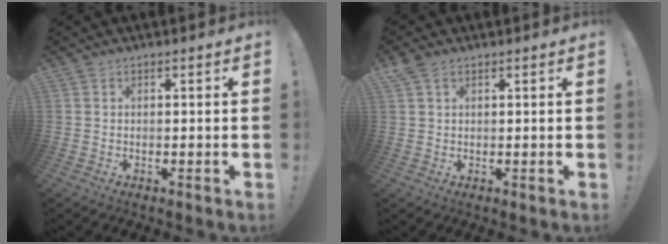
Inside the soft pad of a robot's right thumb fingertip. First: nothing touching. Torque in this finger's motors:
{"motor_torque": [0.02, 0.09, 0.12, 0.05, 0.00]}